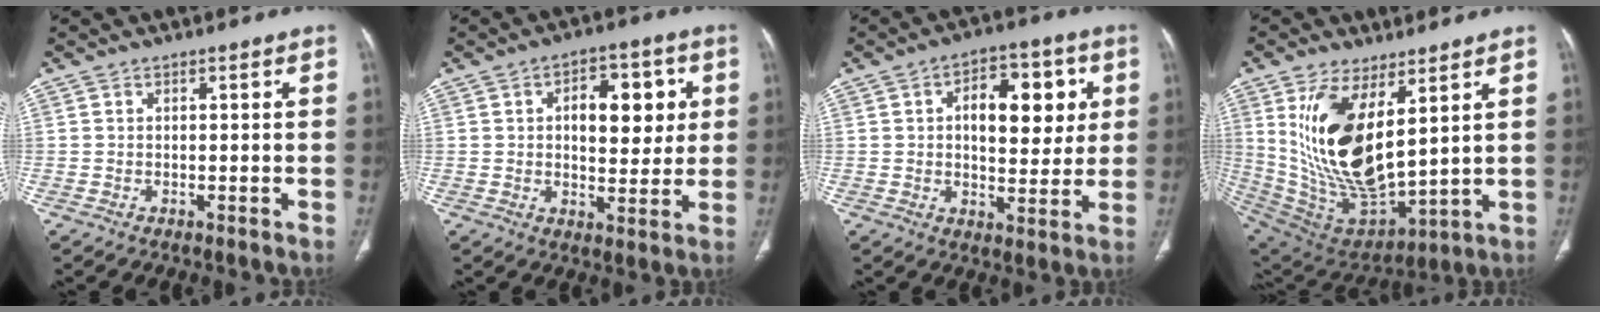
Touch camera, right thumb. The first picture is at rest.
{"total": 11.5, "force": [2.5, 6.5, 9.2], "torque": [-0.085, -0.002, 0.037]}
{"total": 13.6, "force": [3.1, 7.5, 10.9], "torque": [-0.110, 0.002, 0.043]}
{"total": 20.3, "force": [6.5, 9.2, 16.8], "torque": [-0.311, -0.041, 0.147]}